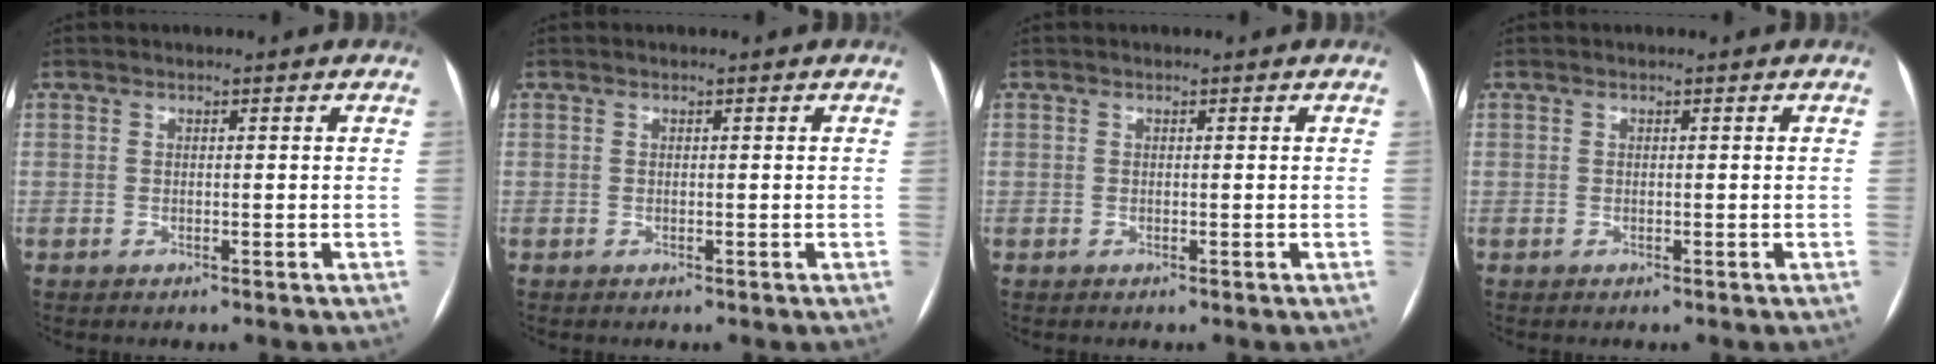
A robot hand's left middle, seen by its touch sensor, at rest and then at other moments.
{"total": 0.0}
{"total": 0.0}
{"total": 0.0}